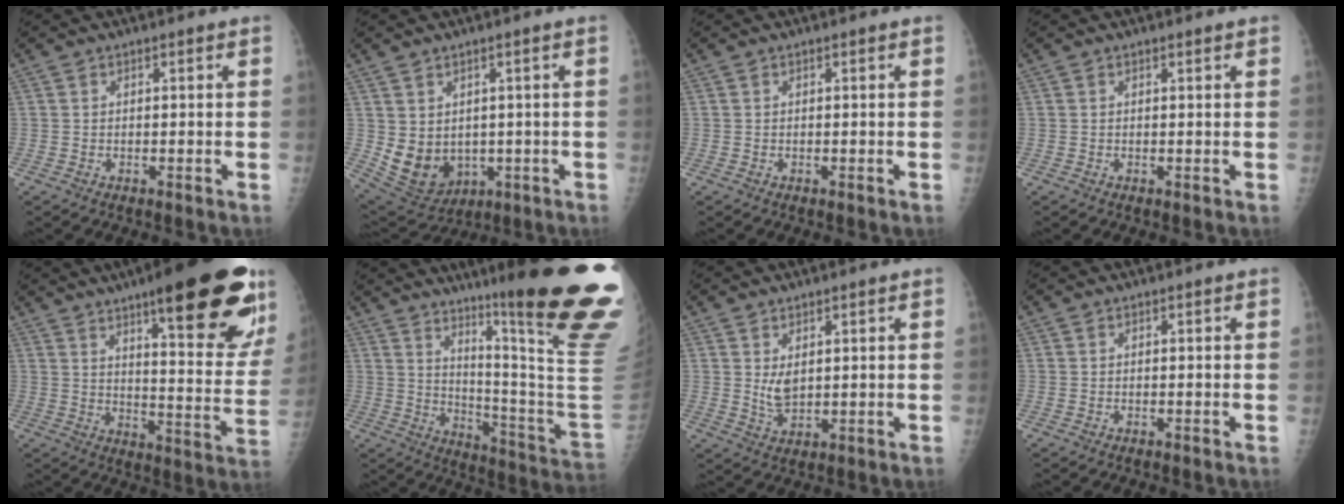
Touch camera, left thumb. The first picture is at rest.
{"total": 10.3, "force": [-0.6, 8.3, 6.1], "torque": [-0.091, -0.009, 0.023]}
{"total": 0.0}
{"total": 0.7, "force": [0.5, 0.1, 0.4], "torque": [-0.006, 0.000, 0.007]}
{"total": 26.8, "force": [16.2, 6.0, 20.5], "torque": [-0.238, -0.067, 0.222]}
{"total": 28.6, "force": [17.8, 1.3, 22.4], "torque": [-0.257, -0.122, 0.260]}
{"total": 4.1, "force": [1.3, 2.3, 3.2], "torque": [-0.050, -0.017, 0.031]}
{"total": 0.0}